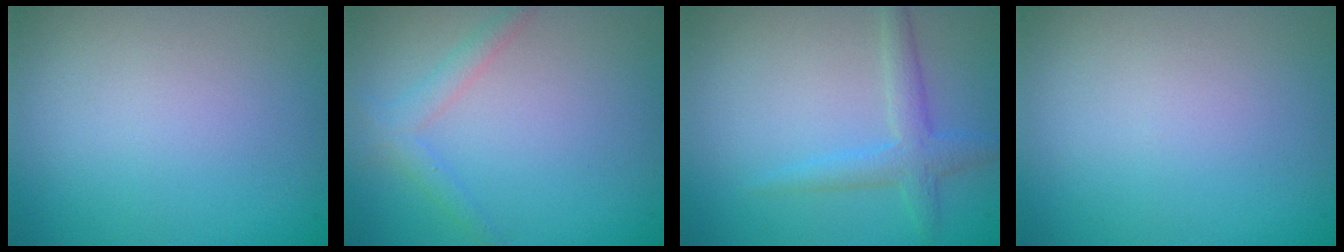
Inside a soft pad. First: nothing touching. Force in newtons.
{"total": 1.8, "press": 1.8, "slide": 0.1}
{"total": 1.8, "press": 1.8, "slide": 0.1}
{"total": 0.0}